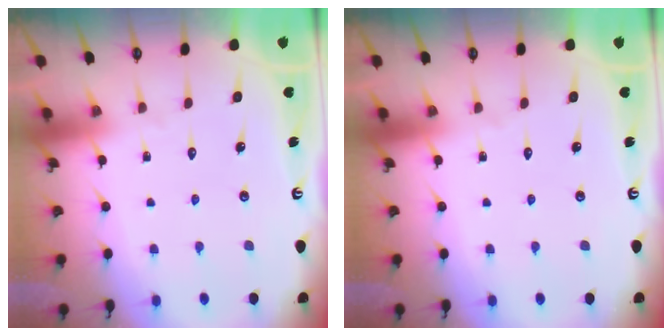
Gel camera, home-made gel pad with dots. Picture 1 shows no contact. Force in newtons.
{"total": 0.0}